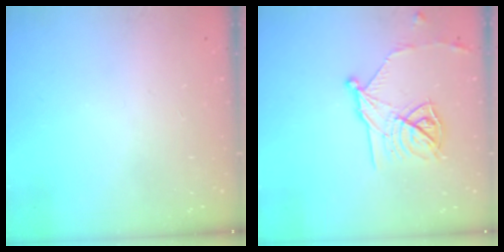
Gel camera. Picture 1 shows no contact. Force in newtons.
{"total": 14.7, "press": 14.7, "slide": 0.6}